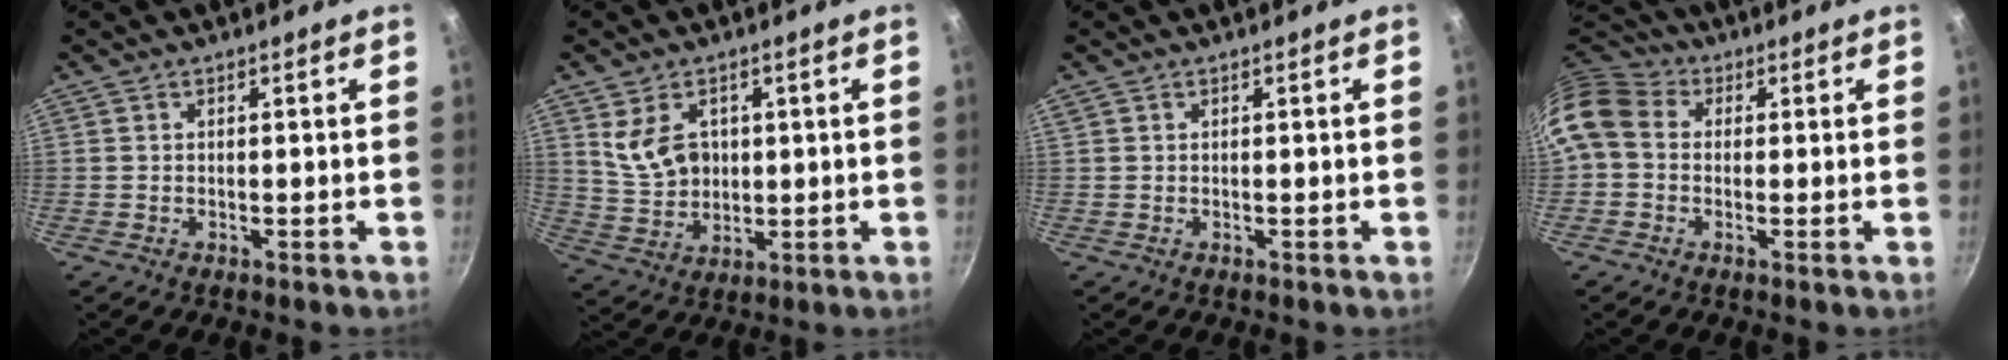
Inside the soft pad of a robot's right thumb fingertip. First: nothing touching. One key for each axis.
{"total": 8.8, "fx": 2.4, "fy": 6.4, "fz": 5.5, "tx": -0.081, "ty": -0.018, "tz": 0.057}
{"total": 0.0}
{"total": 10.1, "fx": 0.6, "fy": 8.2, "fz": 5.9, "tx": -0.106, "ty": 0.026, "tz": -0.009}